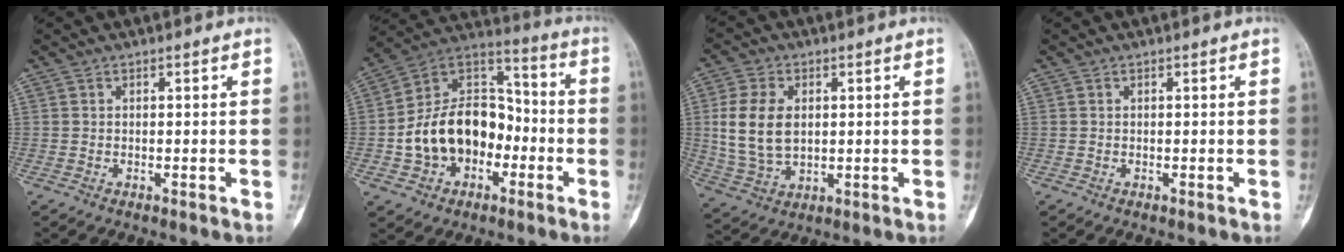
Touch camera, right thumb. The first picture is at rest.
{"total": 18.3, "force": [-4.1, 13.3, 11.8], "torque": [-0.165, 0.056, -0.074]}
{"total": 11.4, "force": [1.5, 7.5, 8.5], "torque": [-0.164, -0.004, 0.037]}
{"total": 0.0}